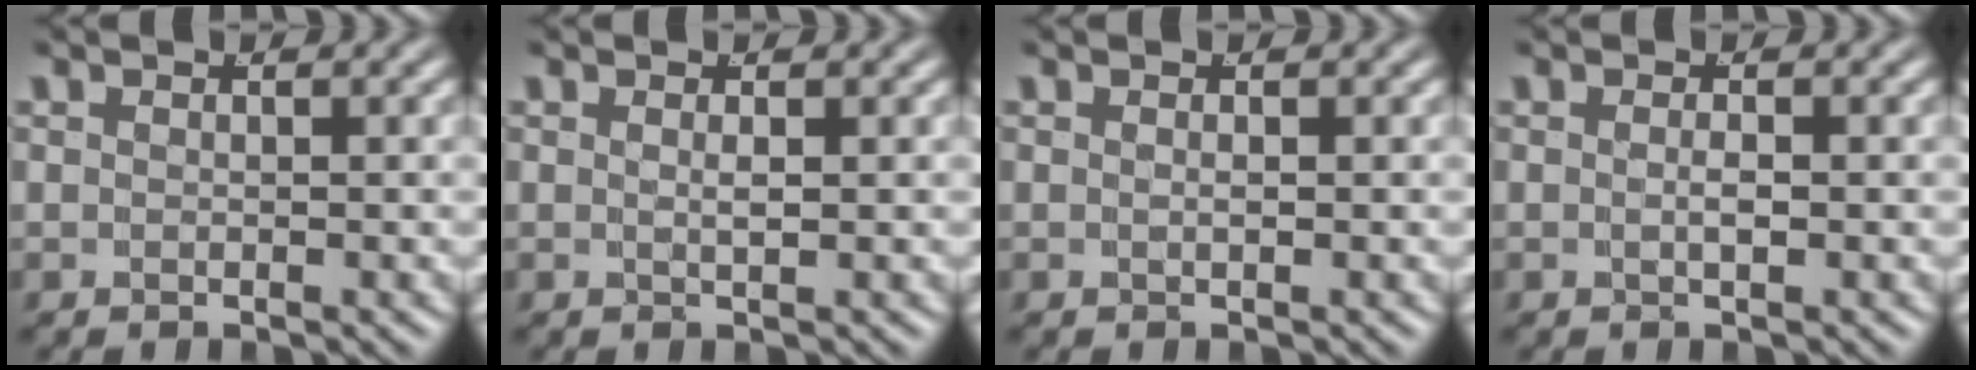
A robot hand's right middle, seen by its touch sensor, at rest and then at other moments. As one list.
[{"total": 0.8, "force": [0.1, -0.6, 0.6], "torque": [-0.013, -0.008, 0.009]}, {"total": 0.5, "force": [-0.1, -0.4, 0.2], "torque": [-0.007, -0.007, 0.005]}, {"total": 0.9, "force": [-0.3, -0.2, 0.8], "torque": [-0.016, -0.007, -0.001]}]